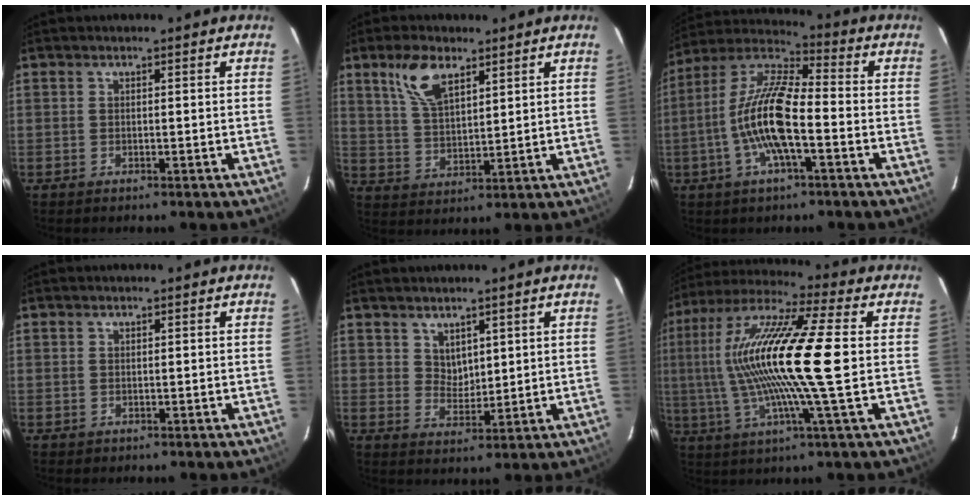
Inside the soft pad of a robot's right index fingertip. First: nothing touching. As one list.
[{"total": 8.6, "force": [5.2, 3.9, 5.7], "torque": [-0.112, 0.012, 0.106]}, {"total": 14.0, "force": [-3.7, 3.6, 13.0], "torque": [-0.258, 0.001, -0.077]}, {"total": 0.7, "force": [0.2, 0.7, -0.1], "torque": [0.005, 0.003, 0.003]}, {"total": 3.8, "force": [2.6, 2.5, 1.2], "torque": [-0.012, 0.002, 0.054]}, {"total": 20.0, "force": [0.6, 0.5, 20.0], "torque": [-0.380, 0.006, -0.001]}]